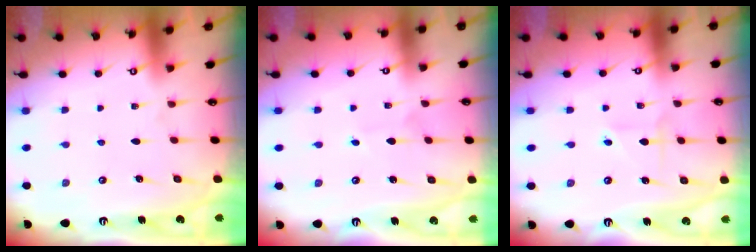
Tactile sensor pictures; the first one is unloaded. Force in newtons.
{"total": 2.3, "press": 2.3, "slide": 0.1}
{"total": 2.5, "press": 2.4, "slide": 0.6}